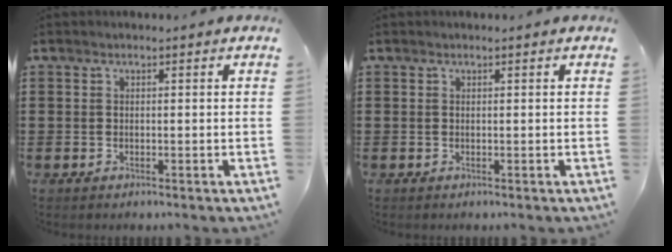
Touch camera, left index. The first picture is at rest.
{"total": 0.0}